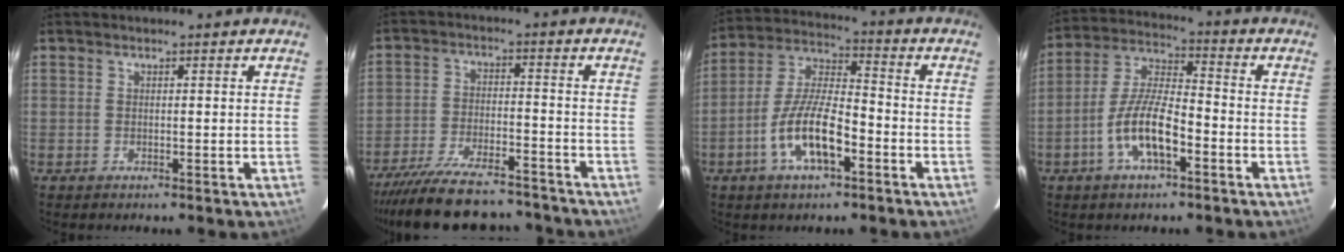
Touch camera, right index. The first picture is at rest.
{"total": 19.9, "force": [-17.3, 5.8, 7.8], "torque": [-0.168, -0.010, -0.255]}
{"total": 12.5, "force": [-5.5, 4.3, 10.4], "torque": [-0.214, 0.002, -0.101]}
{"total": 11.0, "force": [-4.8, 3.6, 9.2], "torque": [-0.195, 0.004, -0.090]}